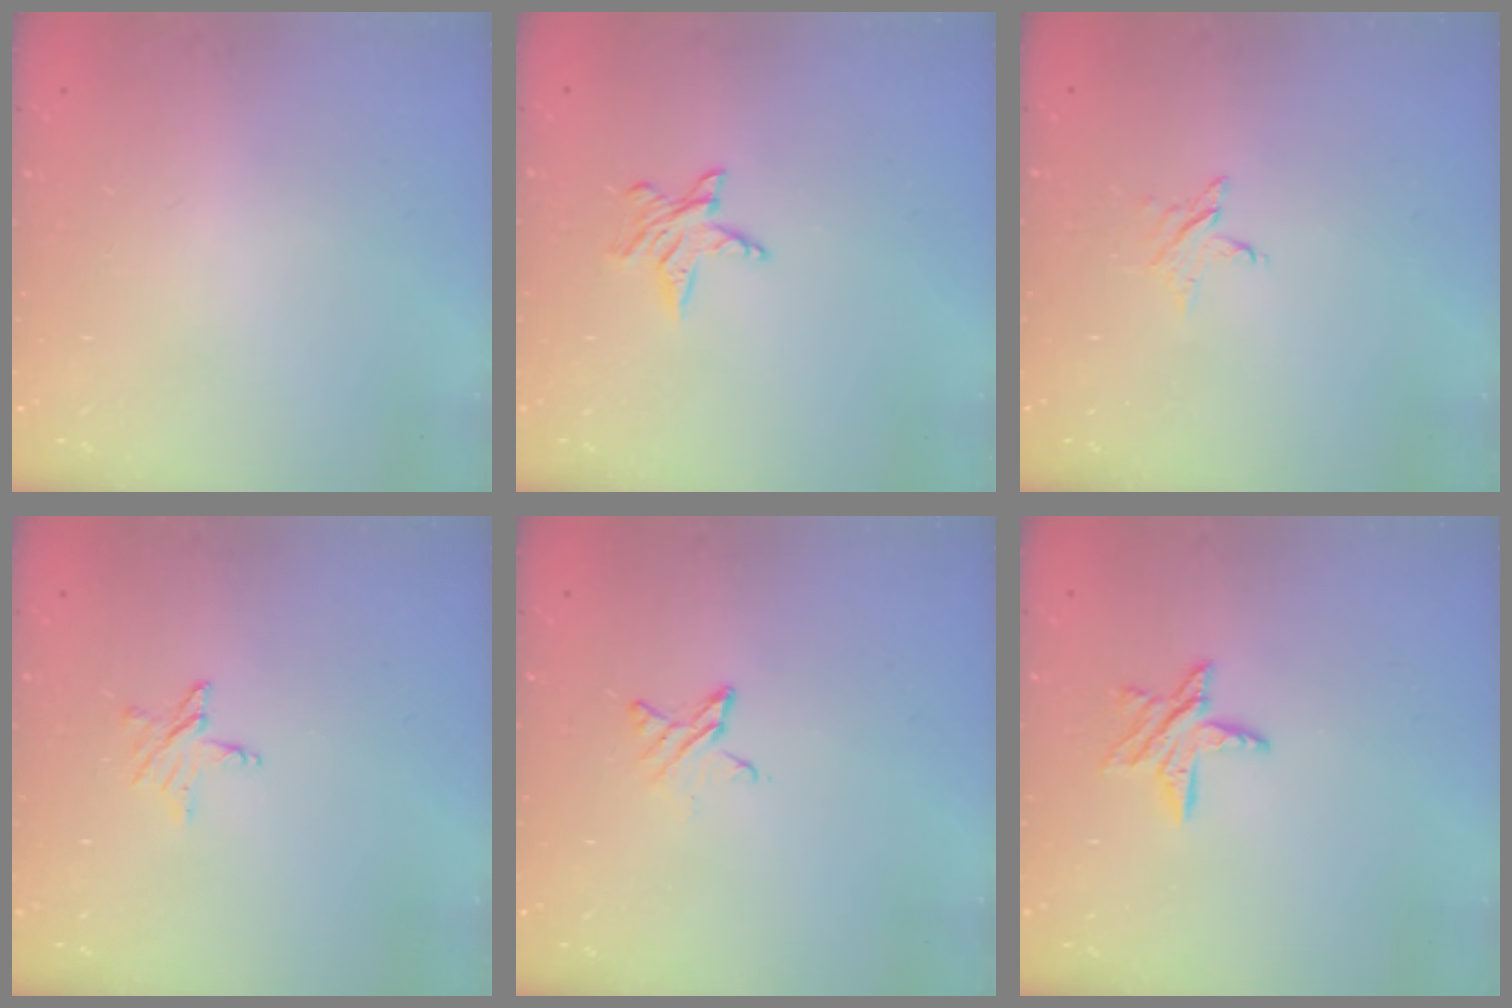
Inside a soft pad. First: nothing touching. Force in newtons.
{"total": 4.4, "press": 4.3, "slide": 0.5}
{"total": 2.8, "press": 2.8, "slide": 0.3}
{"total": 5.1, "press": 5.1, "slide": 0.6}
{"total": 5.0, "press": 4.9, "slide": 0.5}
{"total": 7.0, "press": 7.0, "slide": 0.4}